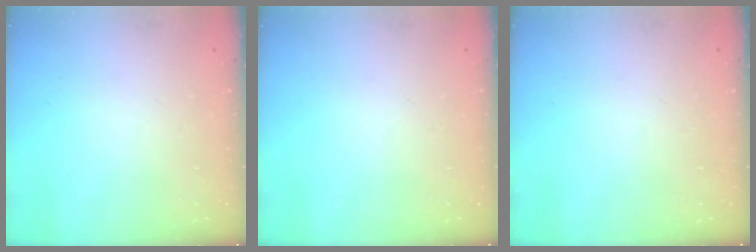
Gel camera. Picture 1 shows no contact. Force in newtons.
{"total": 0.0}
{"total": 0.0}